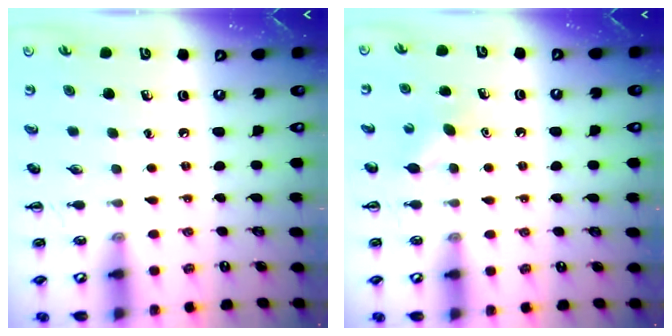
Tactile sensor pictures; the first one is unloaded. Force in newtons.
{"total": 3.8, "press": 3.7, "slide": 1.0}